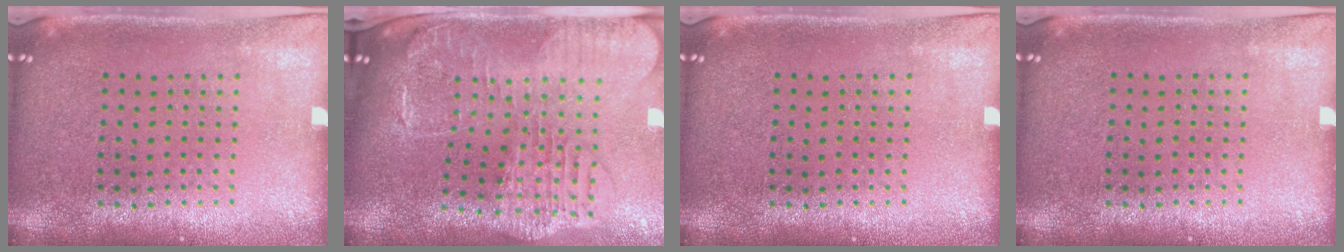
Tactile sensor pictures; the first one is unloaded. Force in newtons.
{"total": 2.8, "press": 2.4, "slide": 1.4}
{"total": 0.0}
{"total": 0.0}